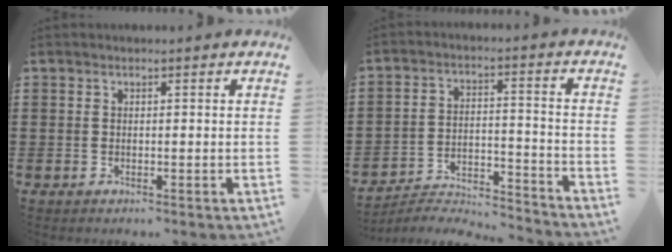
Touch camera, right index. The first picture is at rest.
{"total": 4.8, "force": [-4.7, 0.4, 0.8], "torque": [-0.024, -0.001, -0.100]}